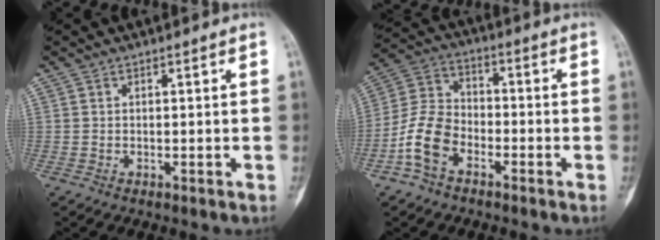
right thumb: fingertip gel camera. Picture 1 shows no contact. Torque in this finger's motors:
{"motor_torque": [-0.17, 0.01, -0.04, 0.00, 0.07]}